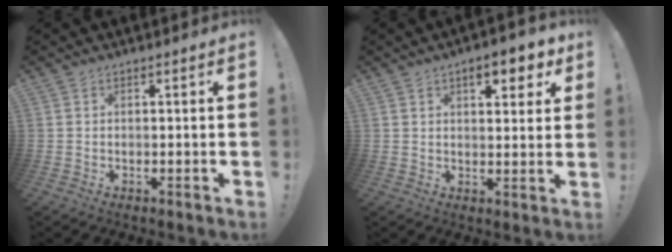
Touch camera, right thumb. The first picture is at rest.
{"total": 7.5, "force": [4.2, 2.8, 5.5], "torque": [-0.067, -0.017, 0.068]}